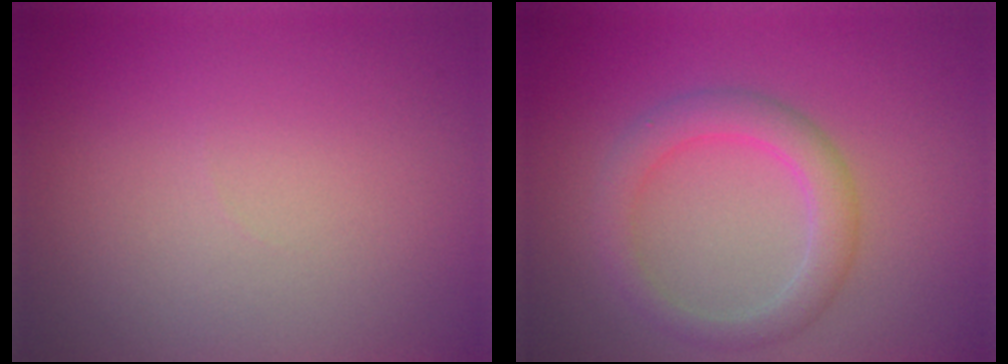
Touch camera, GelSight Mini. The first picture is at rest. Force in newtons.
{"total": 3.3, "press": 3.3, "slide": 0.1}